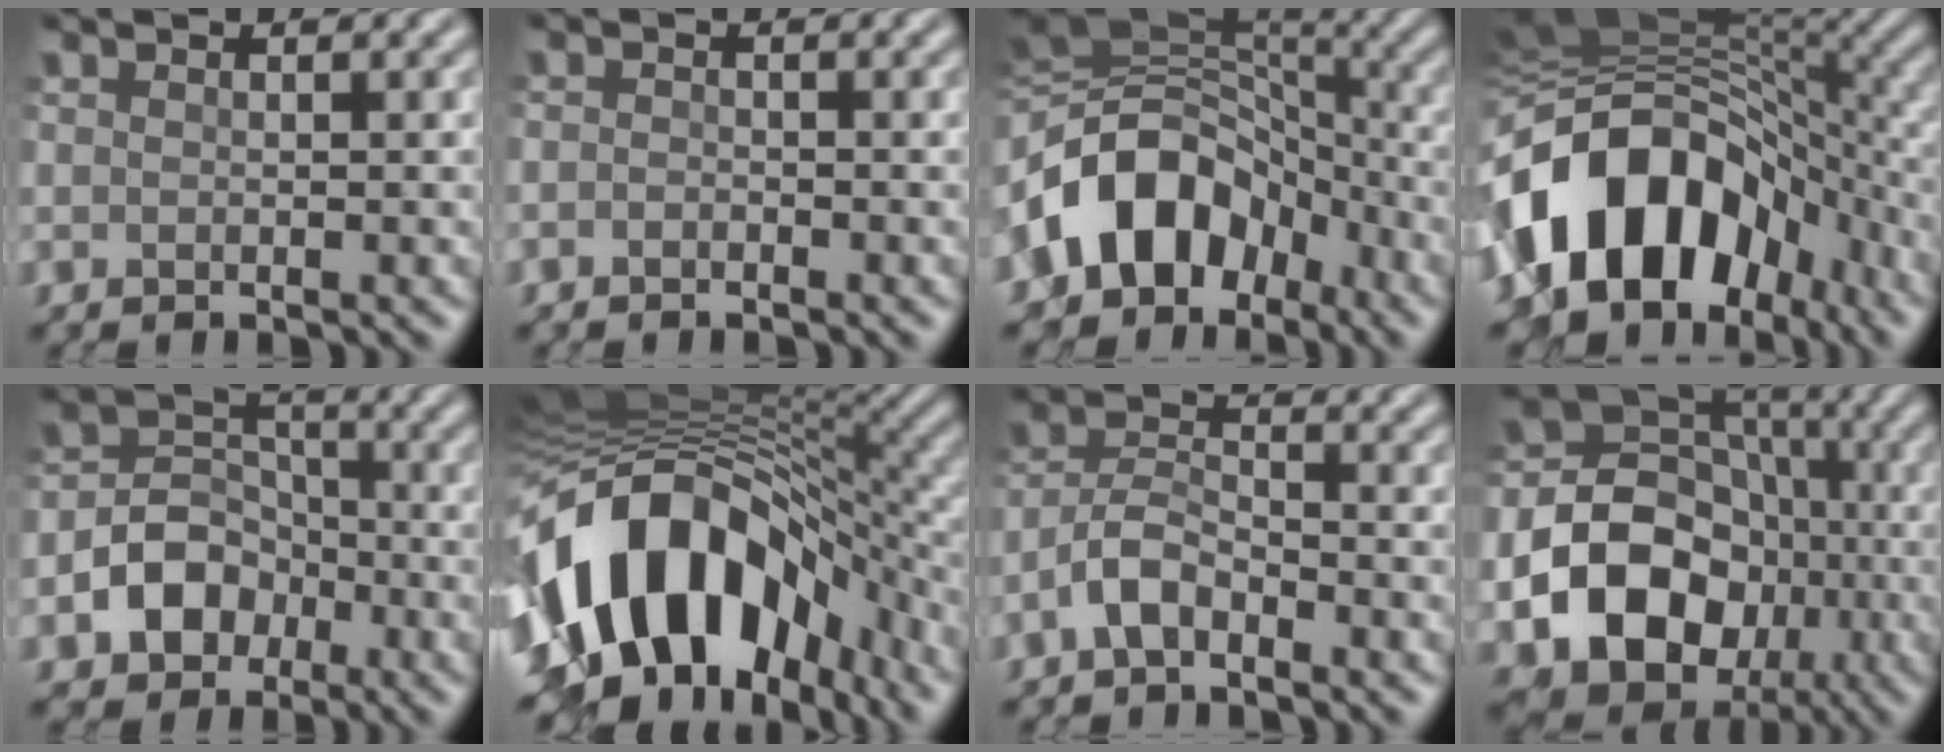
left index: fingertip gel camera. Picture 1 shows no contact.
{"total": 0.7, "force": [-0.5, 0.3, 0.2], "torque": [-0.003, -0.002, -0.011]}
{"total": 10.9, "force": [-4.2, 8.2, 5.9], "torque": [-0.097, 0.021, -0.094]}
{"total": 13.1, "force": [-6.0, 8.8, 7.6], "torque": [-0.118, 0.018, -0.120]}
{"total": 5.1, "force": [-2.2, 4.0, 2.3], "torque": [-0.029, 0.002, -0.046]}
{"total": 16.7, "force": [-4.5, 10.5, 12.1], "torque": [-0.210, -0.007, -0.072]}
{"total": 3.4, "force": [-2.1, 1.5, 2.1], "torque": [-0.041, 0.011, -0.051]}
{"total": 14.4, "force": [-3.9, 11.9, 7.1], "torque": [-0.122, -0.013, -0.087]}